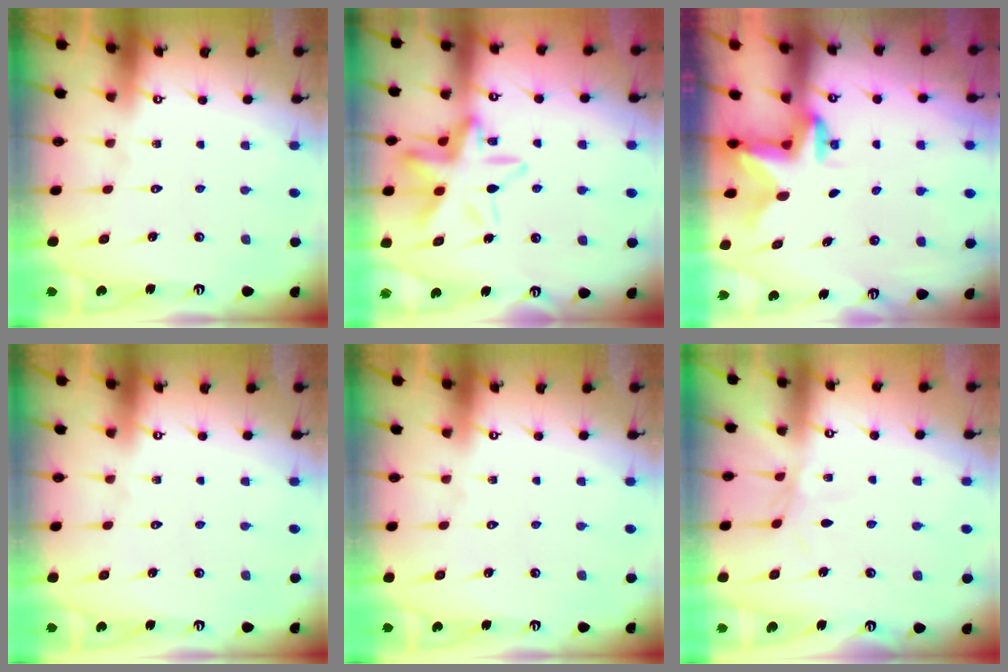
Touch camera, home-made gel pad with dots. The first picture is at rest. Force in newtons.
{"total": 13.8, "press": 13.7, "slide": 1.4}
{"total": 2.5, "press": 2.4, "slide": 0.4}
{"total": 0.0}
{"total": 0.0}
{"total": 2.2, "press": 2.2, "slide": 0.3}